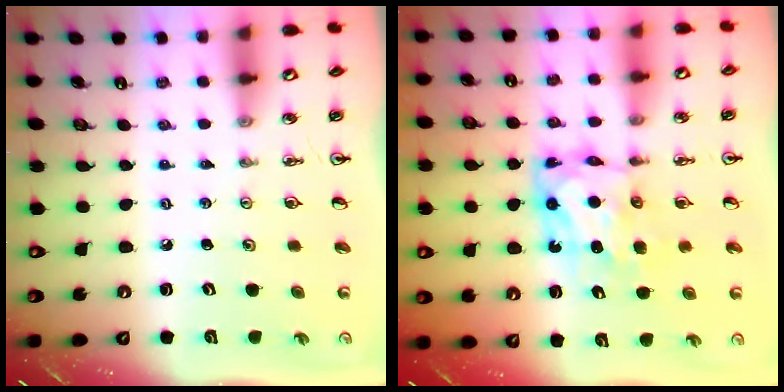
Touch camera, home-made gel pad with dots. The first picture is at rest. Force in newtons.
{"total": 7.7, "press": 7.7, "slide": 0.2}